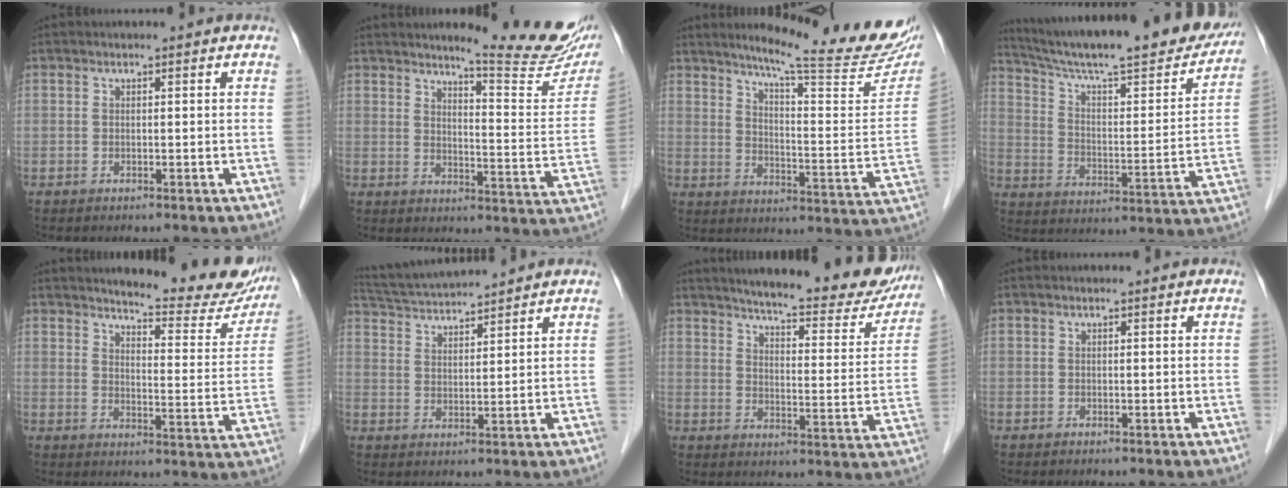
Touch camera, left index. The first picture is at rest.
{"total": 15.7, "force": [13.5, 0.8, 7.8], "torque": [-0.097, -0.061, 0.161]}
{"total": 21.8, "force": [18.6, 0.6, 11.3], "torque": [-0.156, -0.067, 0.238]}
{"total": 28.3, "force": [24.4, 3.7, 13.8], "torque": [-0.222, -0.036, 0.336]}
{"total": 16.8, "force": [15.5, 2.5, 6.0], "torque": [-0.064, -0.066, 0.176]}
{"total": 9.3, "force": [8.9, -0.4, 2.7], "torque": [-0.060, 0.027, 0.156]}
{"total": 21.6, "force": [19.1, 3.8, 9.3], "torque": [-0.121, -0.038, 0.234]}
{"total": 0.0}